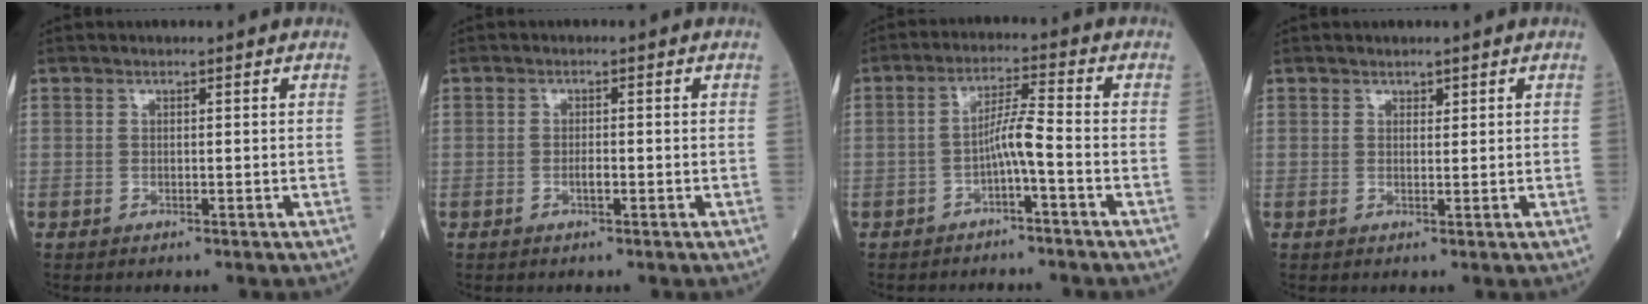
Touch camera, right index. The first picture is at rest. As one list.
[{"total": 1.1, "force": [-0.4, 0.3, 1.0], "torque": [-0.019, 0.001, -0.008]}, {"total": 4.4, "force": [-1.8, -0.2, 4.0], "torque": [-0.075, 0.012, -0.031]}, {"total": 1.0, "force": [0.8, 0.5, 0.4], "torque": [-0.006, 0.001, 0.014]}]